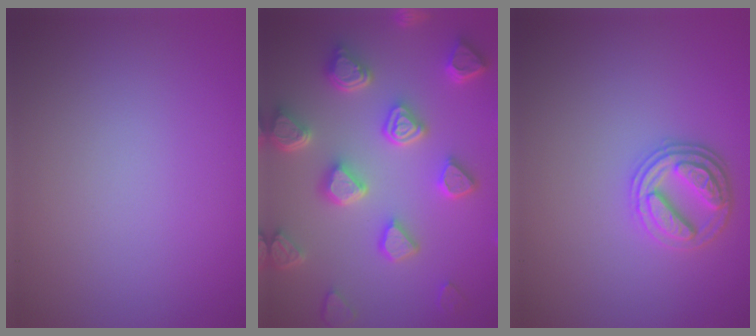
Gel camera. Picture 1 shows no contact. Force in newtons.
{"total": 7.1, "press": 5.7, "slide": 4.2}
{"total": 2.9, "press": 2.8, "slide": 0.8}